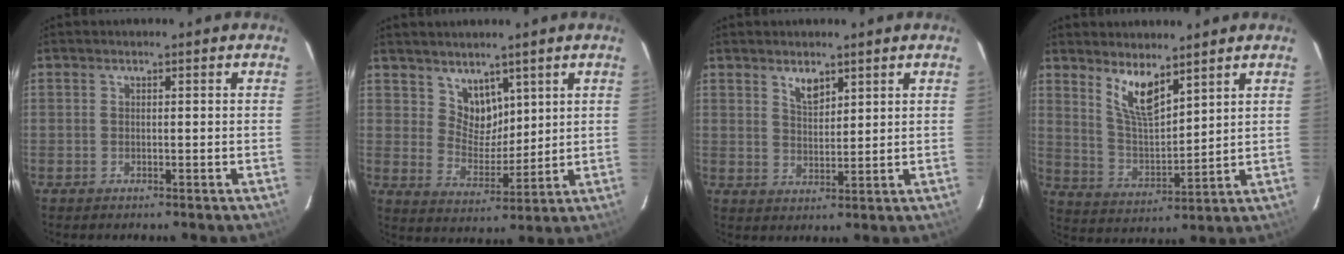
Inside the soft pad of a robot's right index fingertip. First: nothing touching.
{"total": 6.5, "force": [4.4, 4.4, 2.1], "torque": [-0.025, 0.001, 0.087]}
{"total": 3.9, "force": [2.7, 1.8, 2.3], "torque": [-0.037, 0.000, 0.049]}
{"total": 8.6, "force": [5.9, 2.6, 5.7], "torque": [-0.106, -0.008, 0.124]}